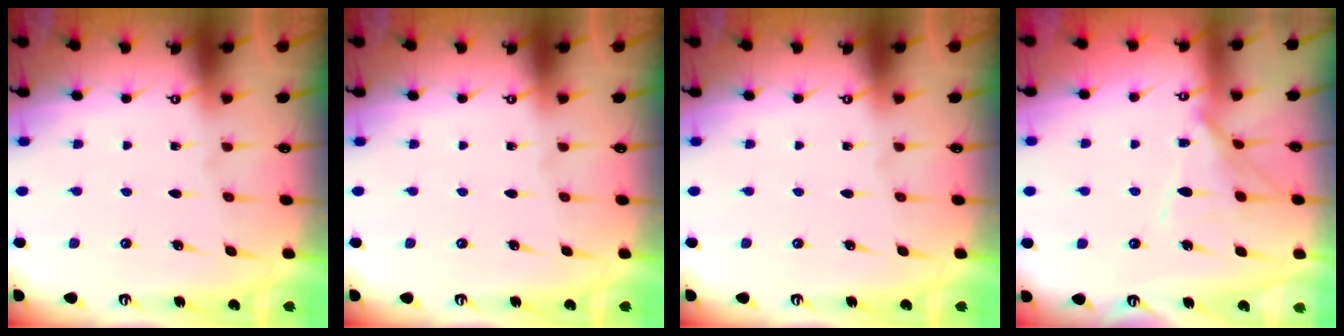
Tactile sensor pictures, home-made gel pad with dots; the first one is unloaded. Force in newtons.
{"total": 0.0}
{"total": 0.0}
{"total": 11.3, "press": 11.3, "slide": 0.9}